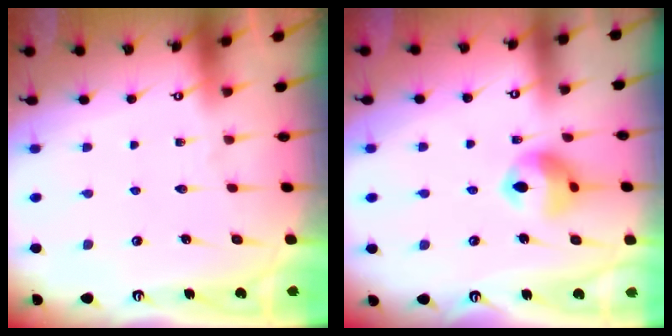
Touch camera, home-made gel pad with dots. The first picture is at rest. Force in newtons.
{"total": 11.9, "press": 11.8, "slide": 1.6}